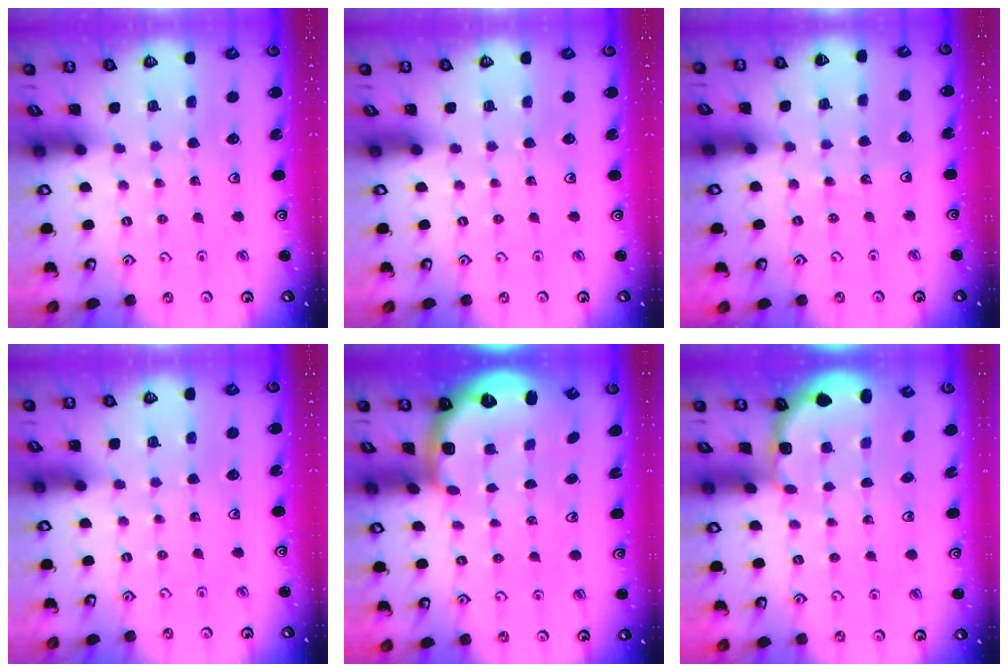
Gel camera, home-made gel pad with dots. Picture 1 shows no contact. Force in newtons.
{"total": 0.0}
{"total": 2.5, "press": 2.5, "slide": 0.2}
{"total": 0.0}
{"total": 3.4, "press": 2.6, "slide": 2.1}
{"total": 1.9, "press": 1.8, "slide": 0.7}